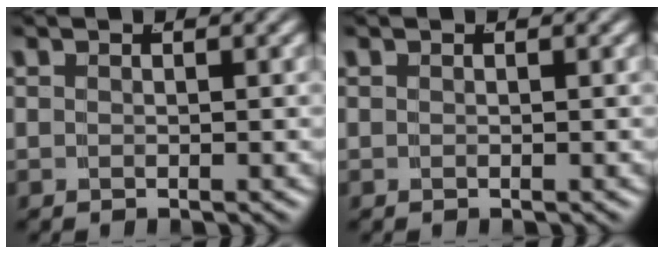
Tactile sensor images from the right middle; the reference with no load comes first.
{"total": 0.0}